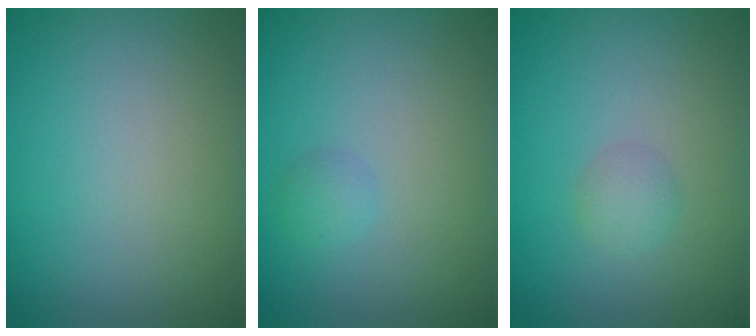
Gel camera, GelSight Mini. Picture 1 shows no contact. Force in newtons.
{"total": 0.9, "press": 0.9, "slide": 0.1}
{"total": 1.3, "press": 1.3, "slide": 0.1}